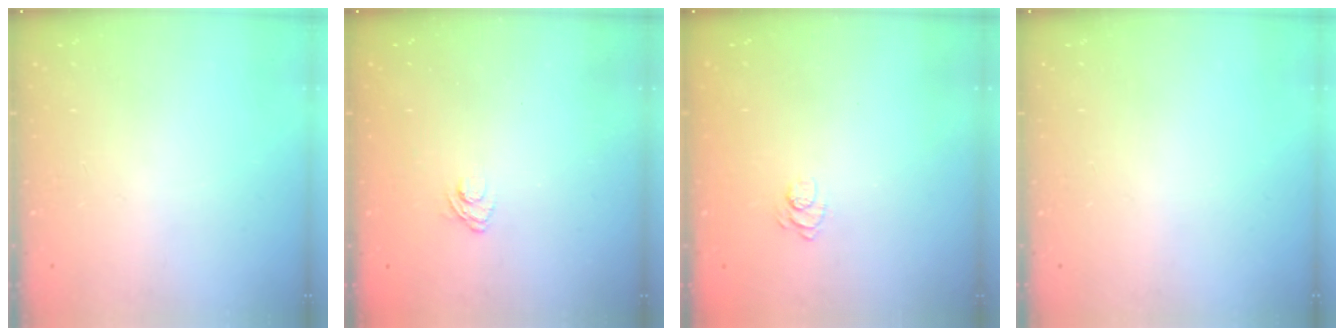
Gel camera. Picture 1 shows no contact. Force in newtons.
{"total": 3.0, "press": 2.6, "slide": 1.4}
{"total": 2.1, "press": 1.6, "slide": 1.3}
{"total": 0.0}